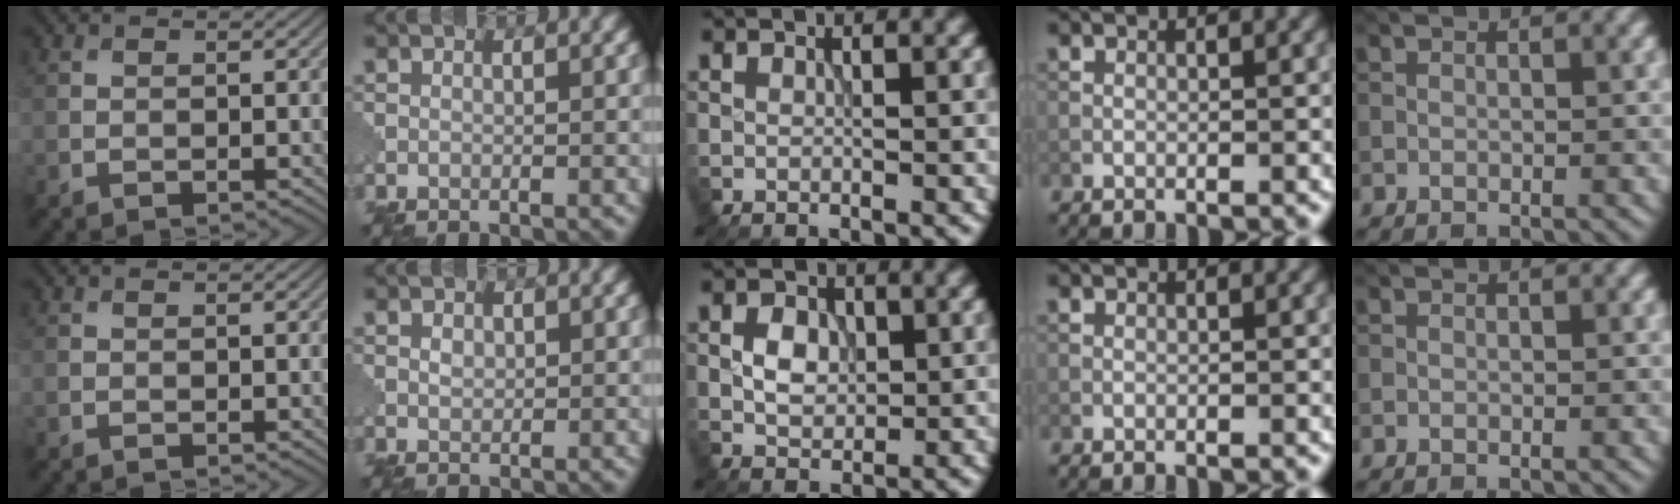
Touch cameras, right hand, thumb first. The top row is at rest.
{"index": {"total": 0.9, "force": [0.3, 0.6, 0.5], "torque": [-0.011, 0.000, 0.006]}, "middle": {"total": 2.8, "force": [0.2, 2.0, 2.0], "torque": [-0.035, 0.001, 0.002]}}